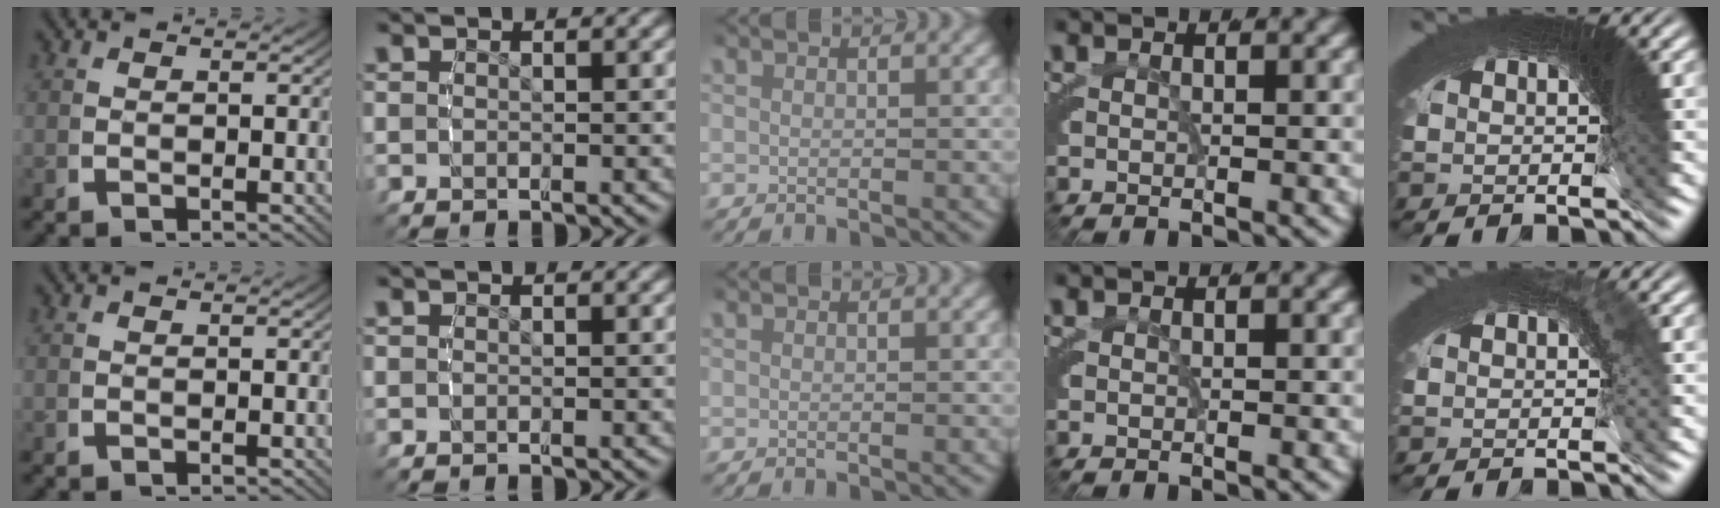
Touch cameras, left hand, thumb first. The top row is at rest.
{"little": {"total": 6.5, "force": [-0.9, -2.0, -6.2], "torque": [0.065, -0.014, -0.006]}}